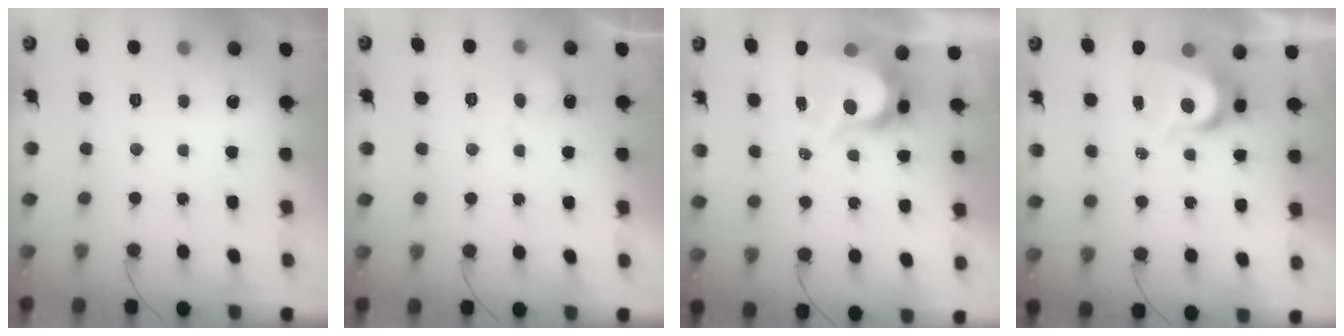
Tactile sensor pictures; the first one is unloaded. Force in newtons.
{"total": 6.1, "press": 6.1, "slide": 0.4}
{"total": 8.7, "press": 8.6, "slide": 0.5}
{"total": 6.8, "press": 6.7, "slide": 0.4}